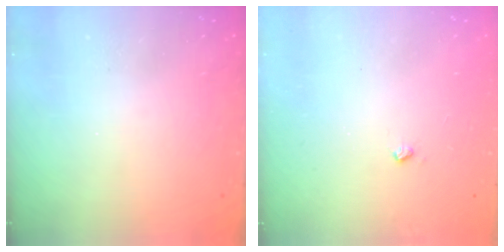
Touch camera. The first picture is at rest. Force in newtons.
{"total": 3.8, "press": 3.7, "slide": 0.7}